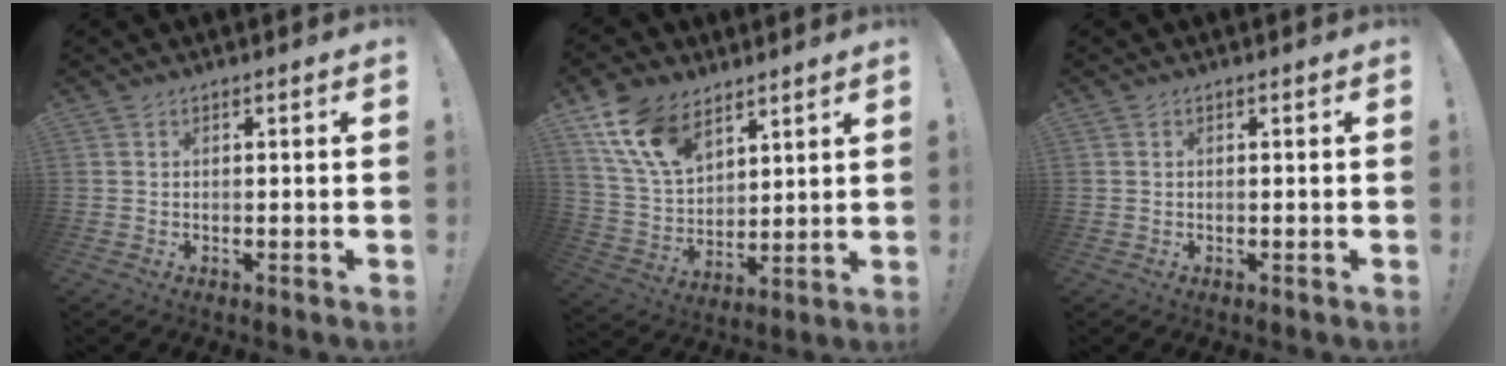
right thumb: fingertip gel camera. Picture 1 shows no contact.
{"total": 14.9, "force": [9.2, 8.9, 7.6], "torque": [-0.146, -0.043, 0.180]}
{"total": 0.0}